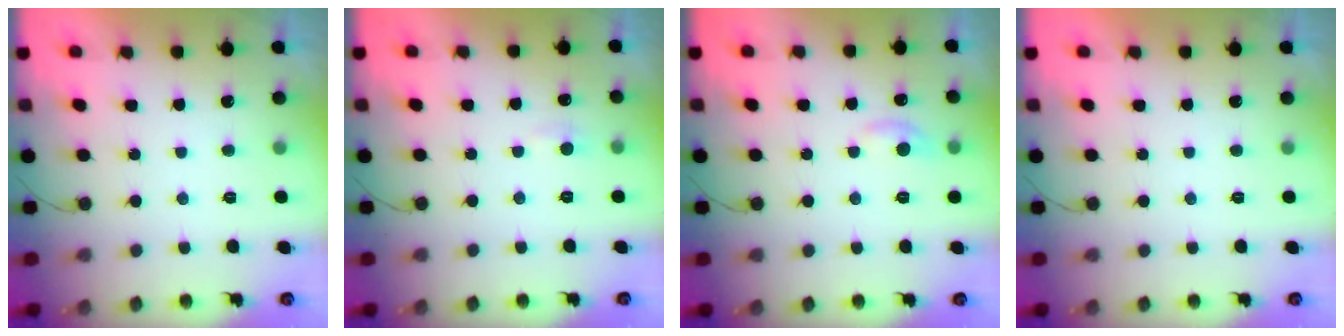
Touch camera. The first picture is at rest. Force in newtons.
{"total": 4.5, "press": 4.5, "slide": 0.6}
{"total": 5.2, "press": 5.1, "slide": 0.7}
{"total": 0.0}